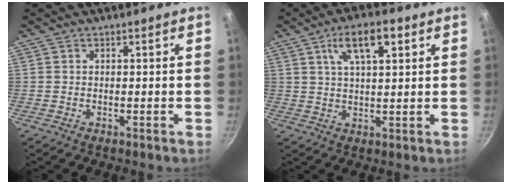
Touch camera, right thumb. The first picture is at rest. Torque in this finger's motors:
{"motor_torque": [0.03, 2.02, 0.07, 0.18, 0.07]}